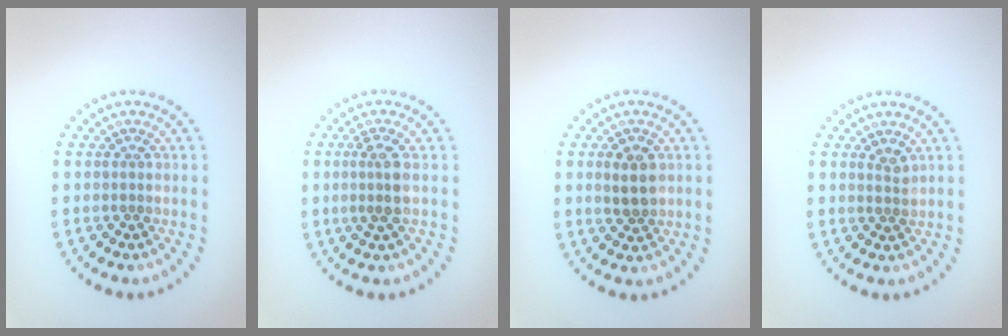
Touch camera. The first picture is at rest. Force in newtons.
{"total": 2.2, "press": 2.0, "slide": 1.0}
{"total": 2.3, "press": 2.2, "slide": 0.7}
{"total": 1.1, "press": 0.8, "slide": 0.7}